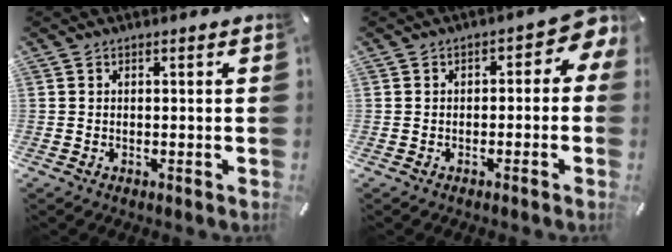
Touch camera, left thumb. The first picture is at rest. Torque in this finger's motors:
{"motor_torque": [0.43, 0.35, 0.35, 0.34, -0.05]}